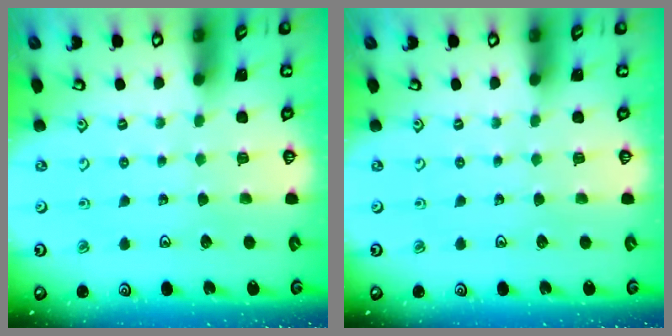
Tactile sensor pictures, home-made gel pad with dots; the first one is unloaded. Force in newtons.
{"total": 0.0}